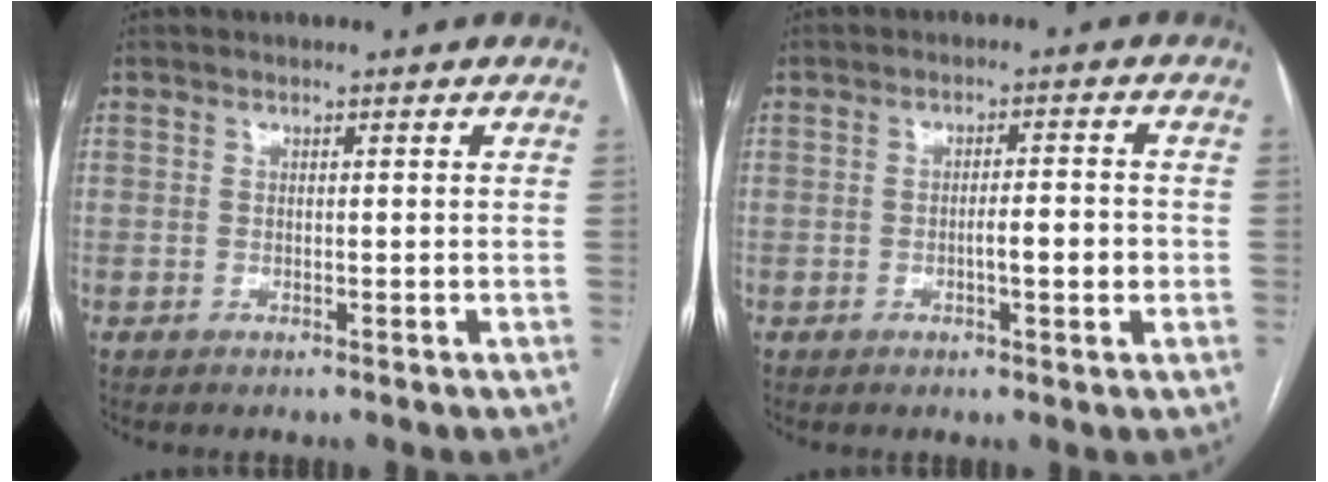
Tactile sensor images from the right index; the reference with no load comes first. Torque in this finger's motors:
{"motor_torque": [0.84, -0.19, 0.34, 0.07]}